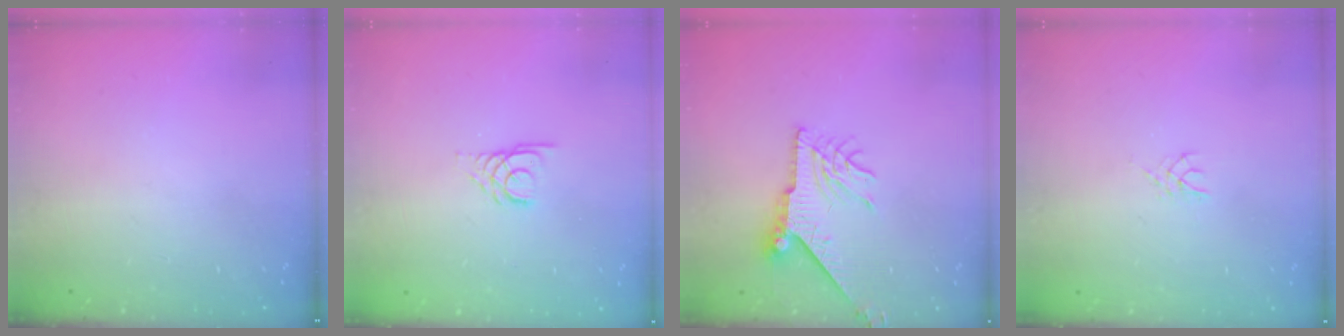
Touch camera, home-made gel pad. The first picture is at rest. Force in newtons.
{"total": 3.0, "press": 2.9, "slide": 0.3}
{"total": 9.3, "press": 9.3, "slide": 0.4}
{"total": 2.5, "press": 2.4, "slide": 0.4}